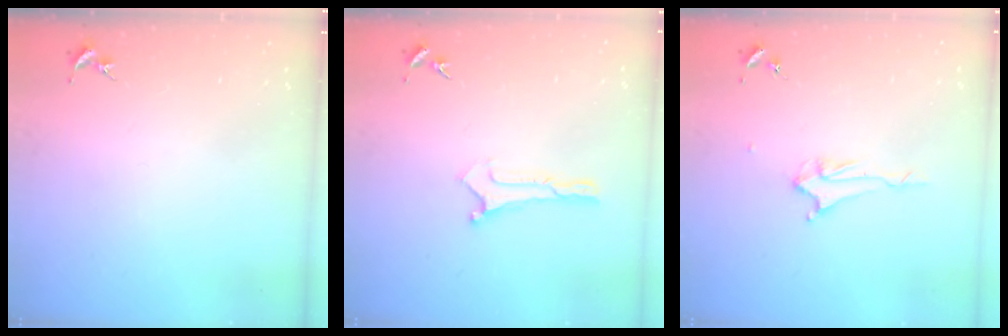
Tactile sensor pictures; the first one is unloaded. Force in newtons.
{"total": 0.0}
{"total": 2.2, "press": 2.2, "slide": 0.3}